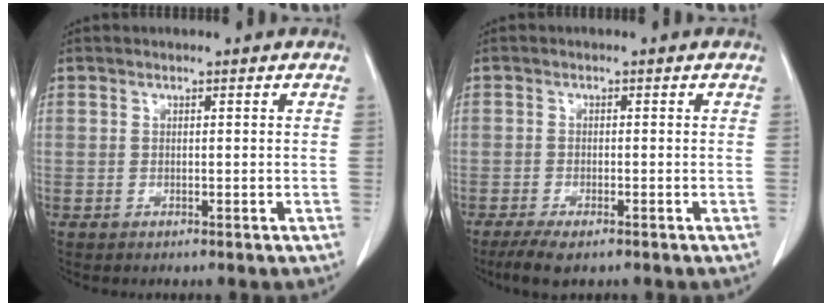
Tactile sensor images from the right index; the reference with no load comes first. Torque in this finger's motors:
{"motor_torque": [0.27, -0.28, 0.05, 0.05]}